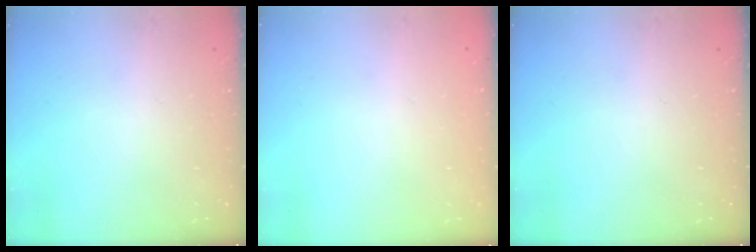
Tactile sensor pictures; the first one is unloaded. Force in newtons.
{"total": 0.0}
{"total": 0.0}